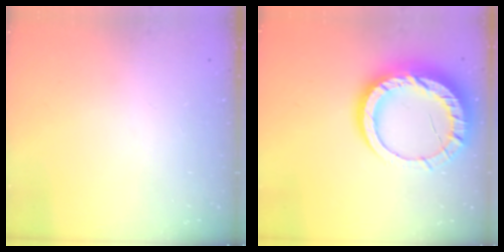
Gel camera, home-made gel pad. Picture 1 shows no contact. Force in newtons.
{"total": 17.9, "press": 17.9, "slide": 1.4}